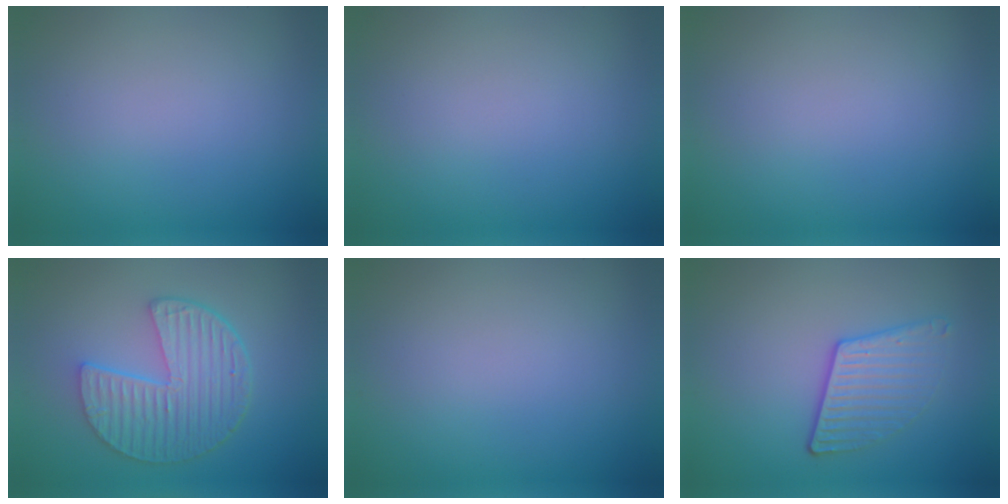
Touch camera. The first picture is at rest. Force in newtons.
{"total": 0.0}
{"total": 0.0}
{"total": 6.3, "press": 4.5, "slide": 4.3}
{"total": 0.0}
{"total": 3.3, "press": 2.8, "slide": 1.9}